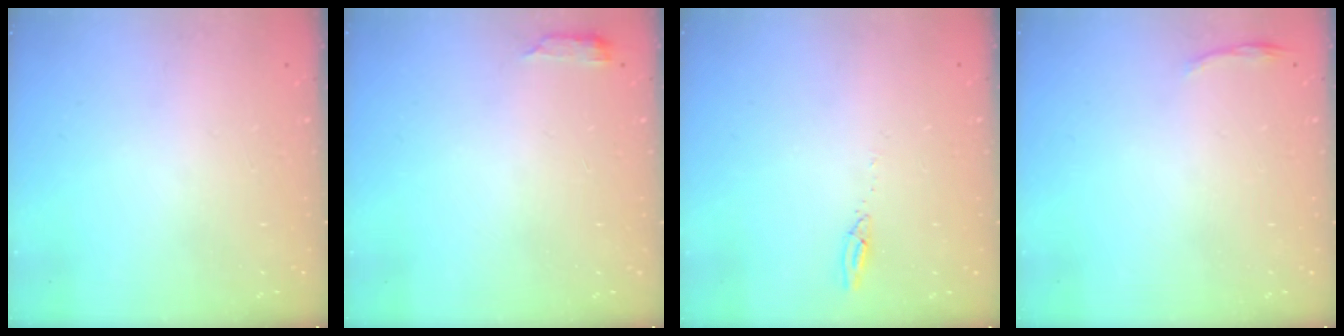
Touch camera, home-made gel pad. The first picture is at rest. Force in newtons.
{"total": 2.6, "press": 2.6, "slide": 0.5}
{"total": 2.7, "press": 2.7, "slide": 0.2}
{"total": 3.6, "press": 3.5, "slide": 0.7}